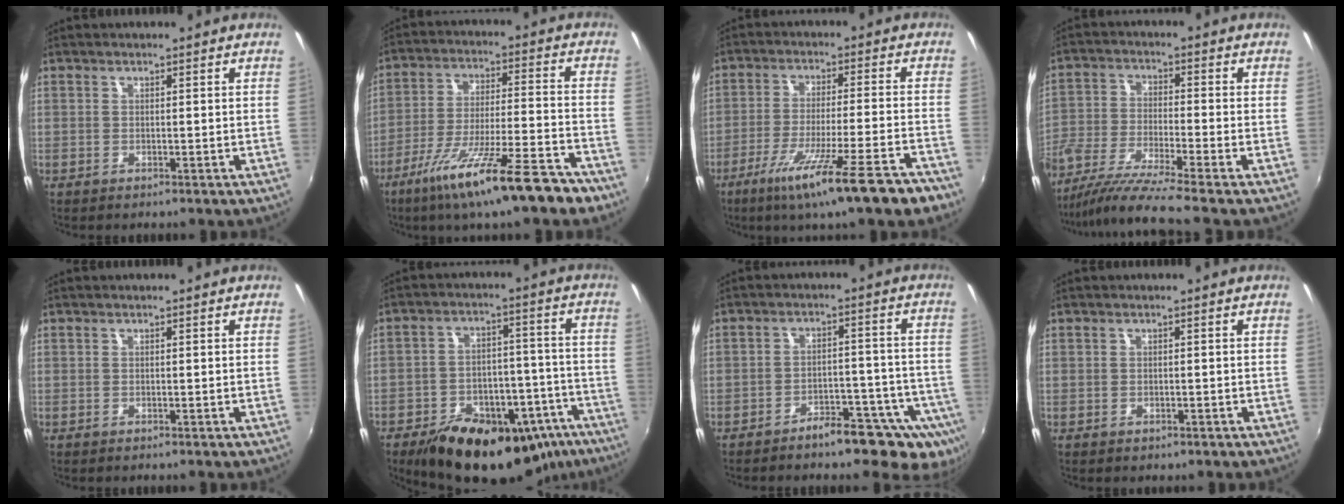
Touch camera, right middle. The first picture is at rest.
{"total": 18.6, "force": [-13.1, 2.2, 13.0], "torque": [-0.234, -0.049, -0.205]}
{"total": 16.2, "force": [-10.9, 0.3, 12.0], "torque": [-0.212, -0.057, -0.170]}
{"total": 12.5, "force": [-10.0, -1.0, 7.4], "torque": [-0.144, -0.042, -0.186]}
{"total": 0.0}
{"total": 25.1, "force": [-17.3, 12.7, 13.0], "torque": [-0.219, 0.019, -0.215]}
{"total": 12.7, "force": [-8.8, 5.6, 7.2], "torque": [-0.095, 0.007, -0.102]}
{"total": 0.7, "force": [-0.3, 0.6, 0.1], "torque": [-0.001, -0.004, -0.005]}